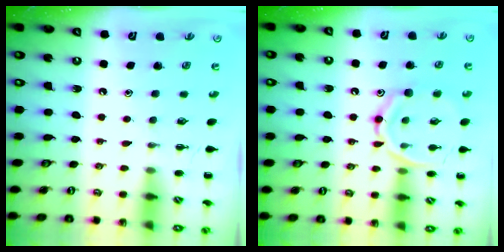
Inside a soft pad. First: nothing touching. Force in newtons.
{"total": 13.6, "press": 13.5, "slide": 0.9}